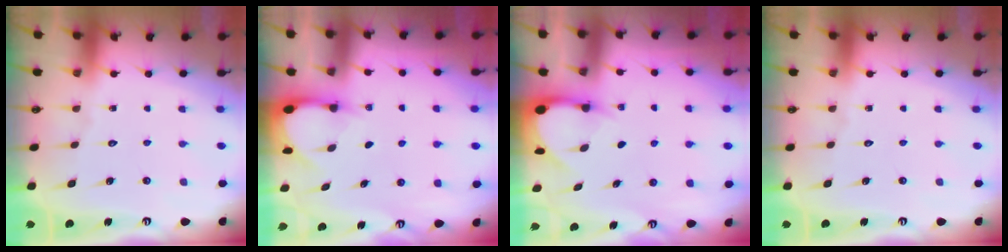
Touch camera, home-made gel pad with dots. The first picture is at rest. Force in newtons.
{"total": 3.0, "press": 3.0, "slide": 0.3}
{"total": 3.4, "press": 3.4, "slide": 0.2}
{"total": 0.0}